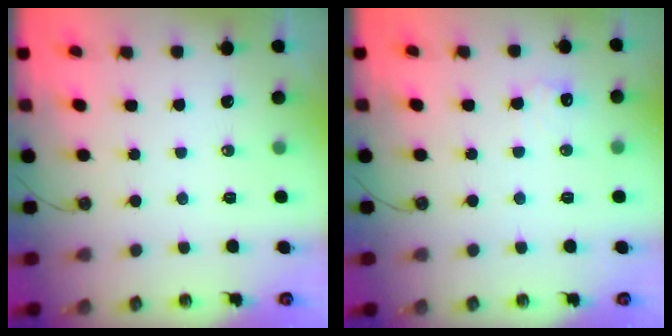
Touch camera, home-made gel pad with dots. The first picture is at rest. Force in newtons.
{"total": 7.9, "press": 7.8, "slide": 1.4}